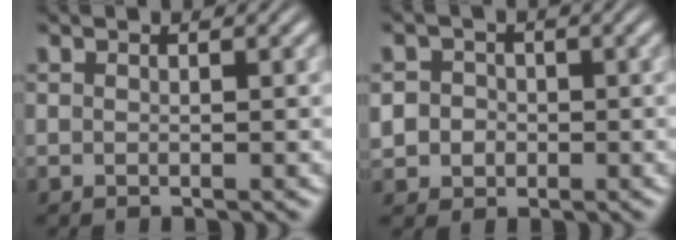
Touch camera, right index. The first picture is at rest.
{"total": 4.8, "force": [-0.7, 4.5, 1.6], "torque": [-0.047, -0.016, -0.012]}